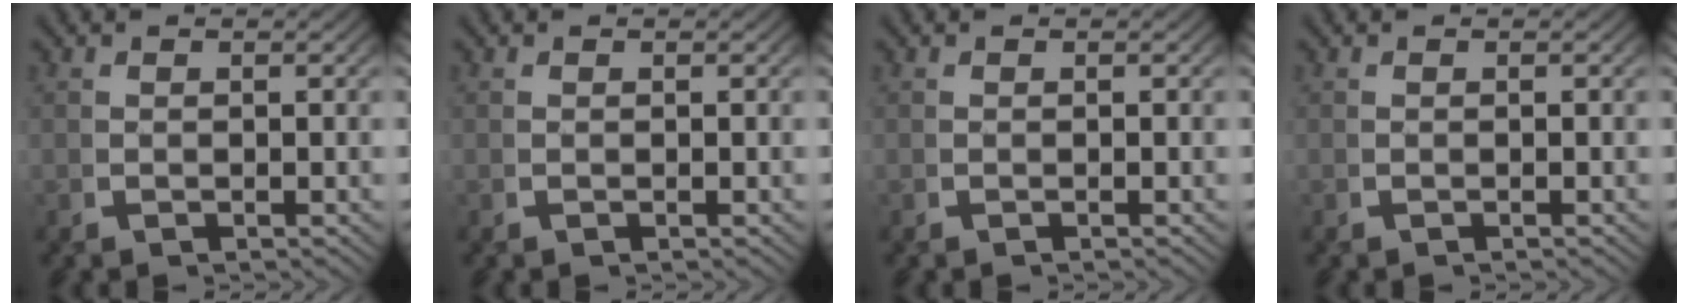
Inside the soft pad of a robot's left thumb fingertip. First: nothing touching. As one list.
[{"total": 0.0}, {"total": 0.0}, {"total": 0.0}]